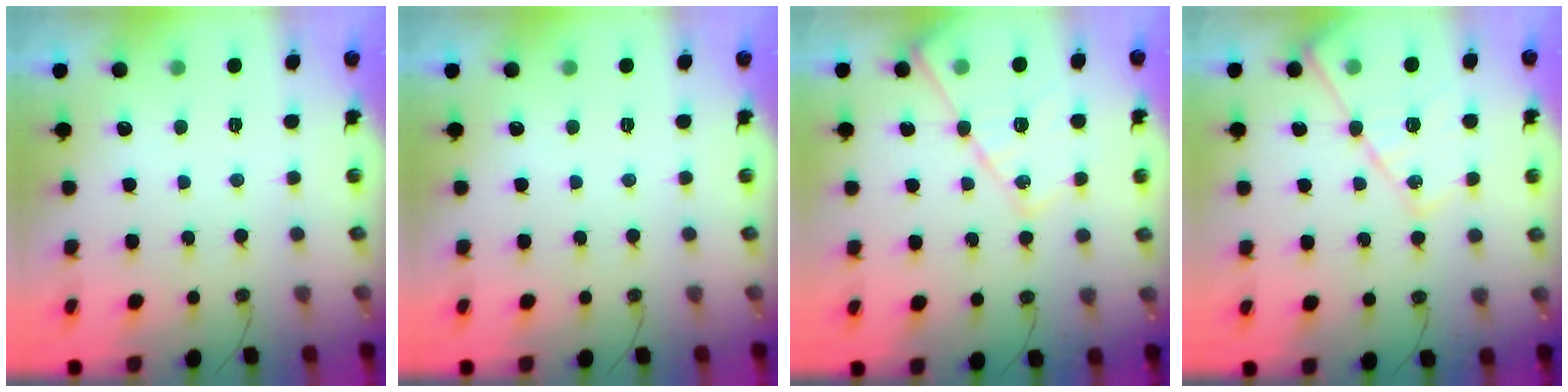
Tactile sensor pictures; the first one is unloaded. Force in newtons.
{"total": 0.0}
{"total": 15.5, "press": 15.4, "slide": 1.6}
{"total": 15.5, "press": 15.4, "slide": 1.6}